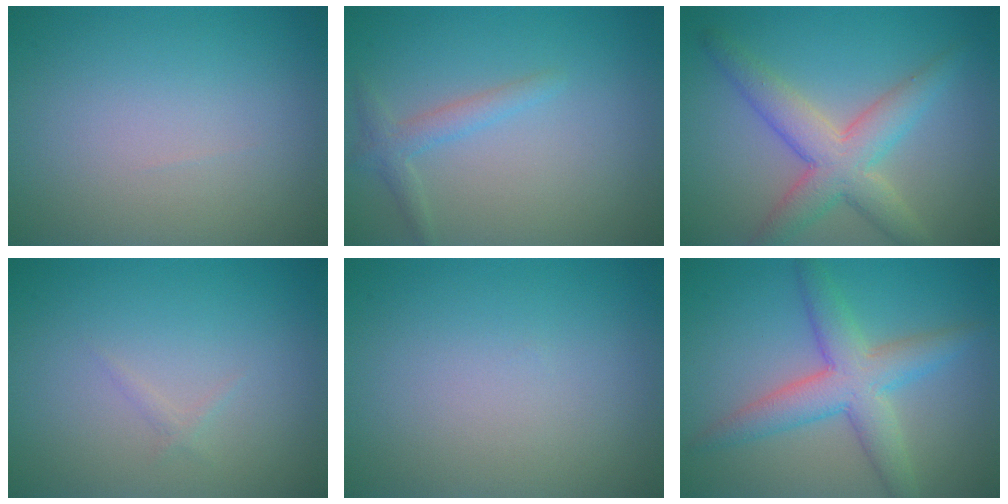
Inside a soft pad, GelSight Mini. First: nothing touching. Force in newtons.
{"total": 1.8, "press": 1.8, "slide": 0.1}
{"total": 5.4, "press": 5.3, "slide": 0.2}
{"total": 0.5, "press": 0.5, "slide": 0.0}
{"total": 0.0}
{"total": 5.3, "press": 5.3, "slide": 0.2}